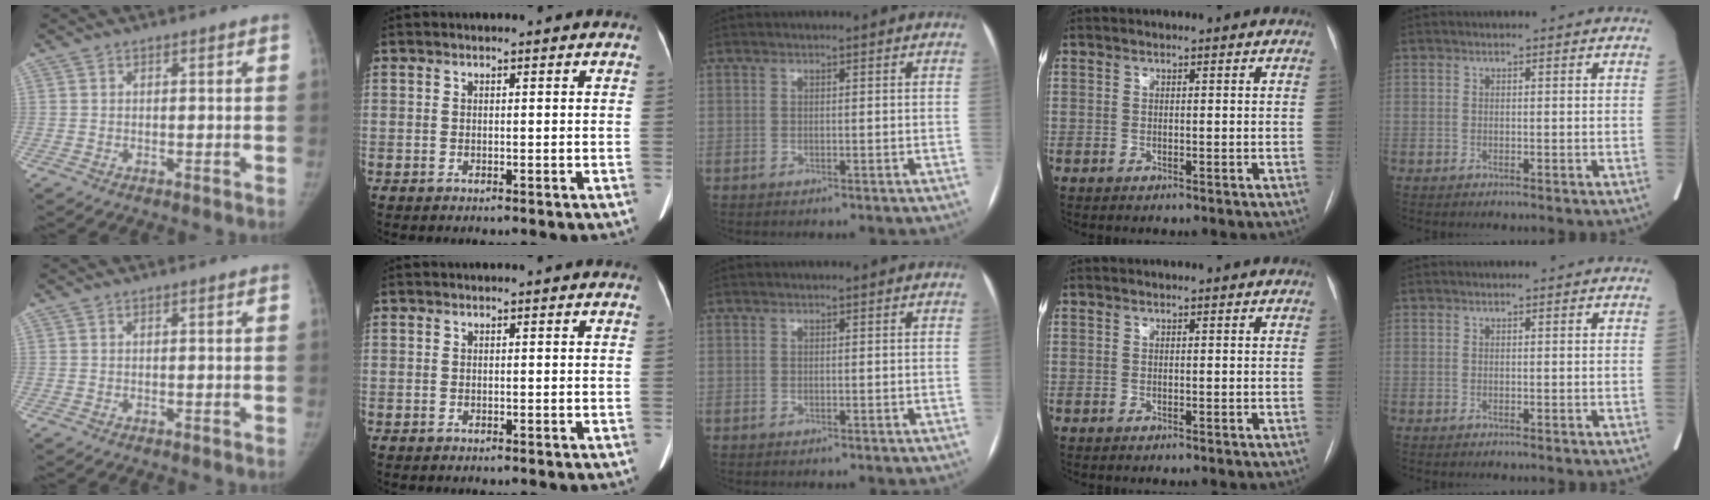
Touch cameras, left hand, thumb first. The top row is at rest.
{}